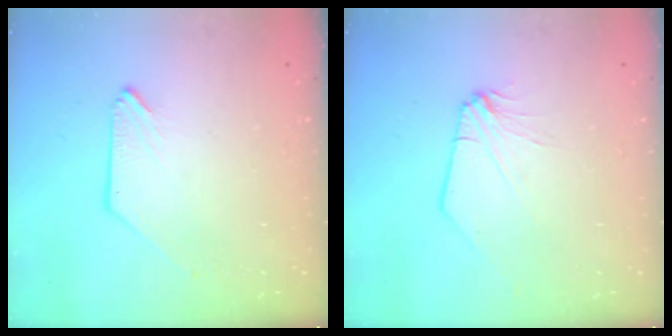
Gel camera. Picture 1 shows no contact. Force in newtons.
{"total": 1.7, "press": 1.7, "slide": 0.3}